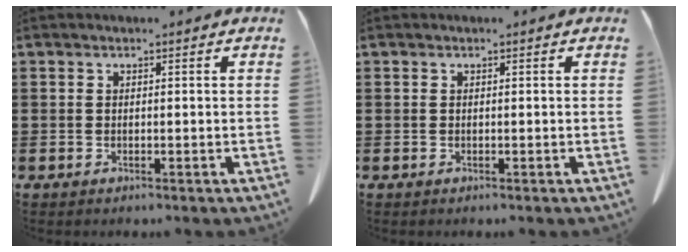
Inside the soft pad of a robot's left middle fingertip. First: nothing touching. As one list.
[{"total": 0.0}]